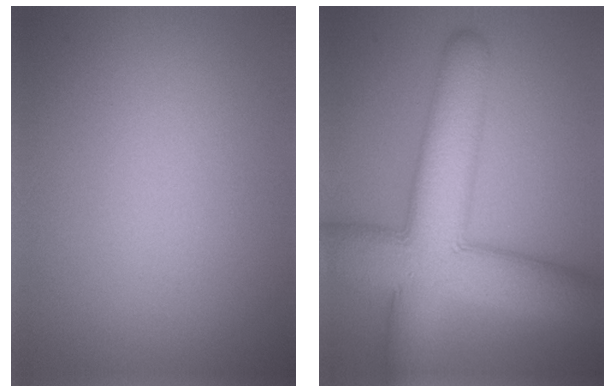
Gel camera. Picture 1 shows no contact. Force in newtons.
{"total": 11.6, "press": 11.6, "slide": 0.3}